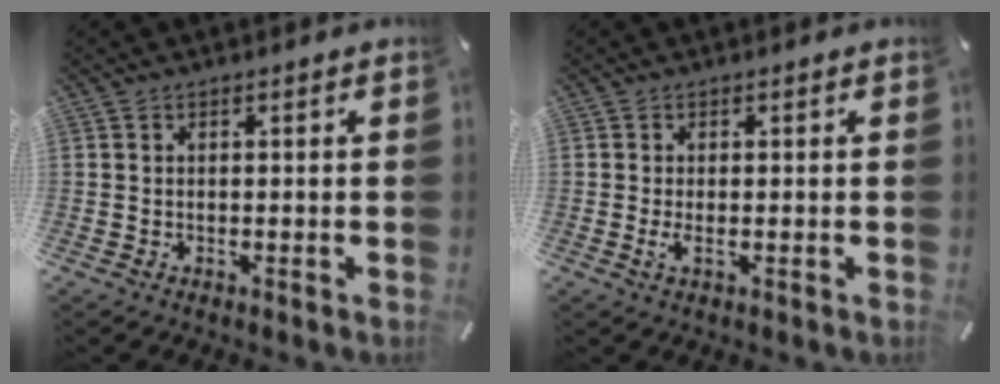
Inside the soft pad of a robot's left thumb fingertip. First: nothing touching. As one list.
[{"total": 2.1, "force": [-0.1, 0.6, 2.0], "torque": [-0.043, -0.006, -0.005]}]